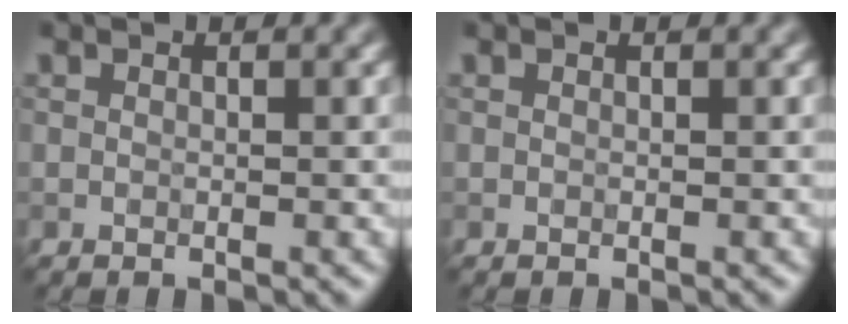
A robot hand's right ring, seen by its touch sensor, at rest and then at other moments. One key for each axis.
{"total": 0.0}